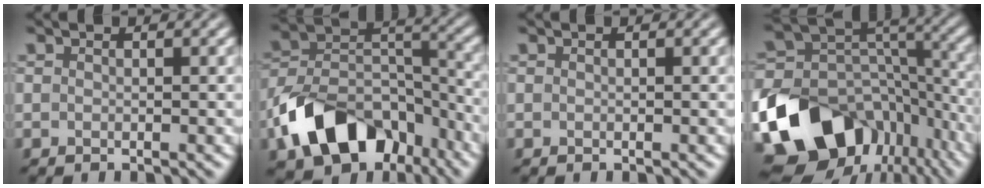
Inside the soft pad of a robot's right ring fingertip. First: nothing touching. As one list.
[{"total": 11.2, "force": [-6.1, 7.2, 6.1], "torque": [-0.110, 0.008, -0.119]}, {"total": 0.0}, {"total": 15.9, "force": [-7.4, 11.5, 8.2], "torque": [-0.198, -0.016, -0.114]}]